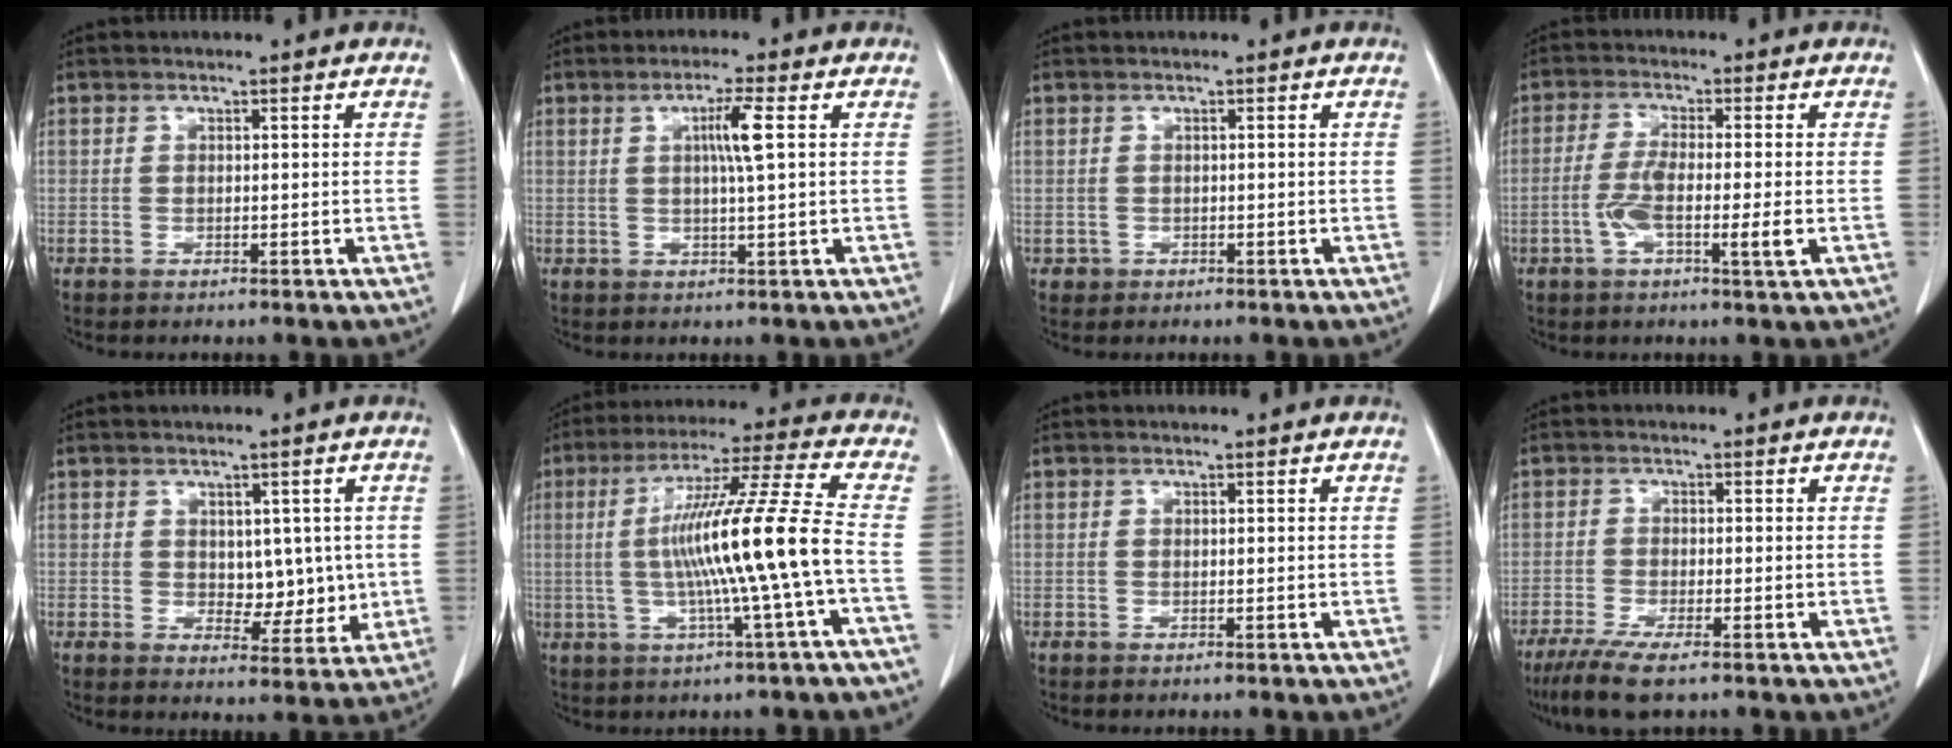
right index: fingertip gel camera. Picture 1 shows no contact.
{"total": 4.3, "force": [1.0, -0.5, 4.1], "torque": [-0.075, 0.000, 0.016]}
{"total": 0.8, "force": [-0.2, 0.8, 0.0], "torque": [0.002, 0.005, -0.005]}
{"total": 6.4, "force": [-1.6, 0.5, 6.2], "torque": [-0.118, -0.005, -0.031]}
{"total": 5.6, "force": [0.6, 3.5, 4.4], "torque": [-0.048, -0.001, 0.020]}
{"total": 14.4, "force": [-1.7, -2.0, 14.2], "torque": [-0.248, 0.007, -0.032]}
{"total": 0.0}
{"total": 6.8, "force": [-4.8, 0.5, 4.7], "torque": [-0.083, -0.018, -0.080]}